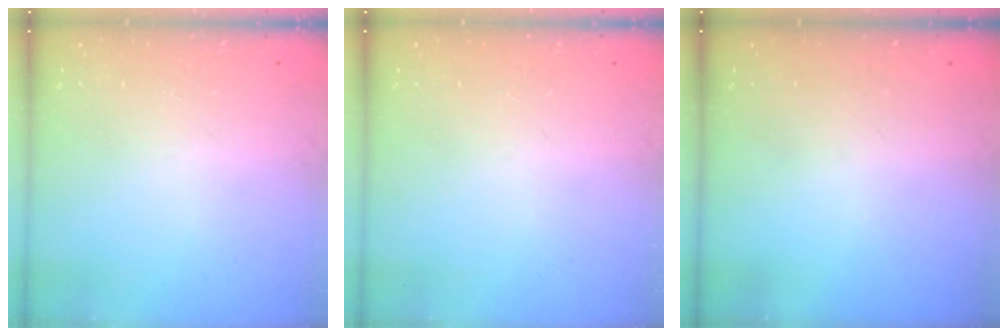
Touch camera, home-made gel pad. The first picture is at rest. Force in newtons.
{"total": 0.0}
{"total": 0.0}